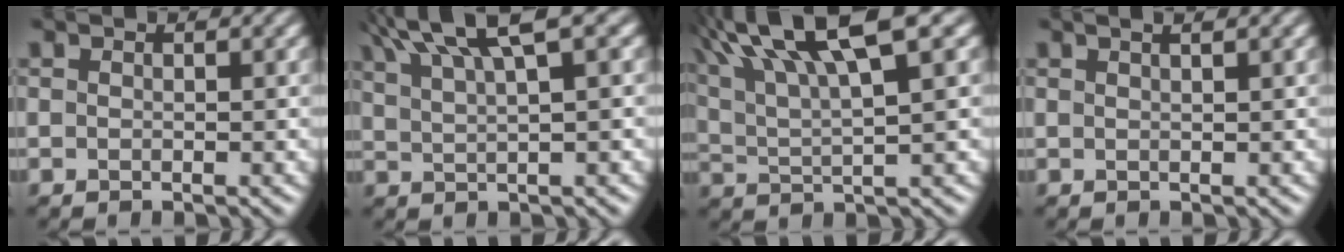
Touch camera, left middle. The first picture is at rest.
{"total": 6.6, "force": [4.2, 1.3, 4.9], "torque": [-0.086, 0.026, 0.074]}
{"total": 11.4, "force": [6.6, 2.6, 8.9], "torque": [-0.157, 0.031, 0.109]}
{"total": 2.4, "force": [1.5, 0.8, 1.7], "torque": [-0.013, 0.020, 0.009]}